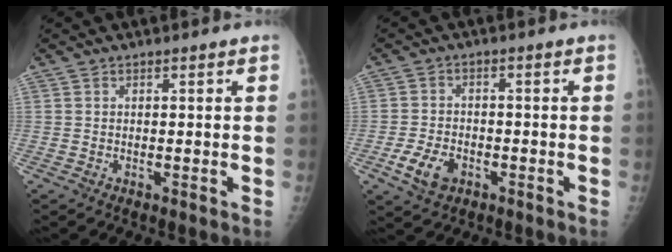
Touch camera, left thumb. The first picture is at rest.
{"total": 6.0, "force": [-2.7, 4.0, 3.6], "torque": [-0.066, 0.008, -0.047]}